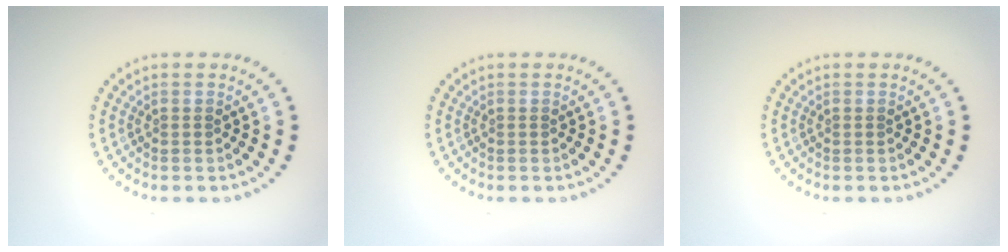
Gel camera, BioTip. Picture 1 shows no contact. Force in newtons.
{"total": 0.0}
{"total": 0.0}